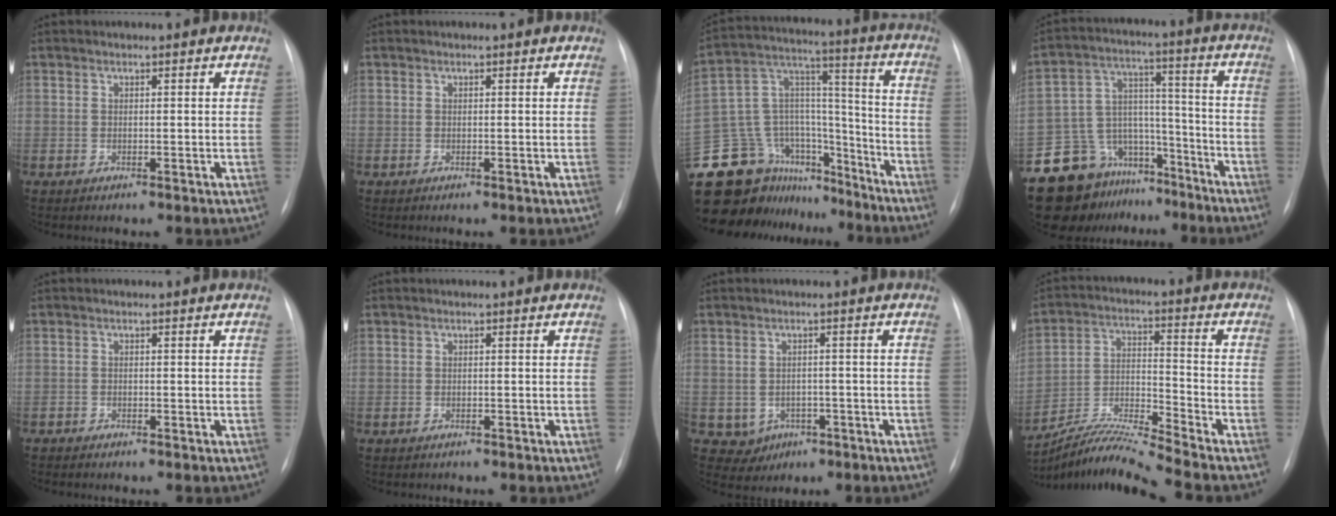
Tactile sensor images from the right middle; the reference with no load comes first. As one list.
[{"total": 0.0}, {"total": 23.2, "force": [-19.5, 11.1, 6.0], "torque": [-0.142, 0.071, -0.304]}, {"total": 14.9, "force": [-11.3, 9.2, 3.1], "torque": [-0.047, 0.085, -0.183]}, {"total": 0.6, "force": [-0.6, 0.1, 0.0], "torque": [-0.005, 0.000, -0.013]}, {"total": 0.7, "force": [-0.5, 0.5, -0.1], "torque": [-0.006, 0.004, -0.007]}, {"total": 4.4, "force": [-1.6, 4.0, 0.9], "torque": [-0.008, 0.009, -0.011]}, {"total": 10.9, "force": [-10.1, -2.0, 3.6], "torque": [-0.074, -0.002, -0.188]}]